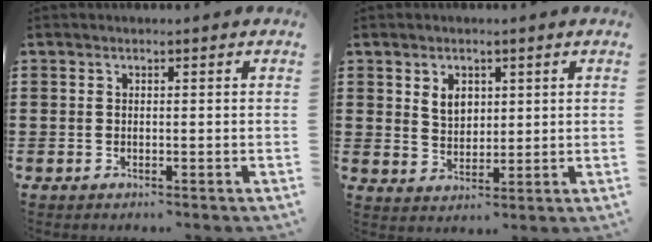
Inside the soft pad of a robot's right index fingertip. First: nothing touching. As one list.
[{"total": 3.8, "force": [1.6, 2.7, 2.1], "torque": [-0.051, 0.010, 0.028]}]